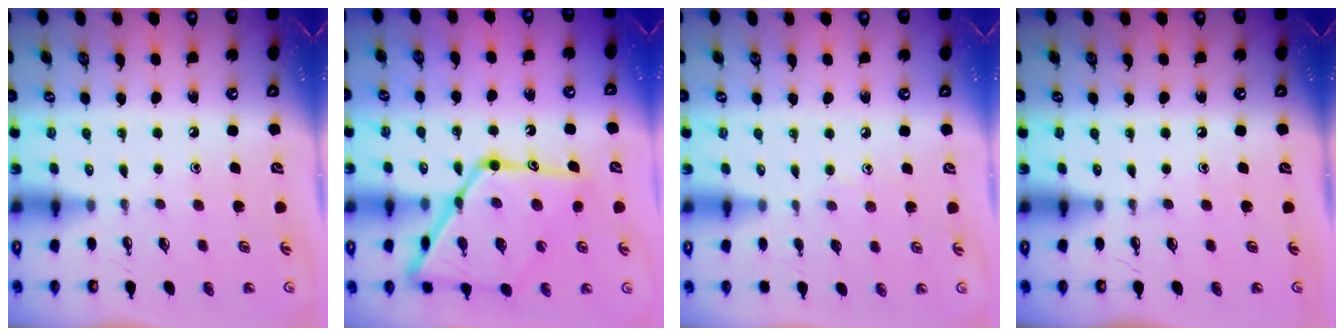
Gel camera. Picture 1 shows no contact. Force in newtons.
{"total": 21.3, "press": 21.2, "slide": 1.9}
{"total": 5.7, "press": 5.7, "slide": 0.7}
{"total": 0.0}